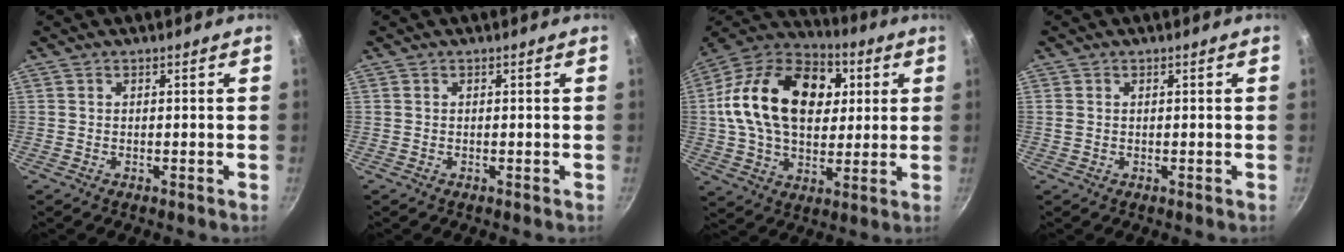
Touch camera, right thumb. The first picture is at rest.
{"total": 0.0}
{"total": 26.0, "force": [5.2, 17.5, 18.5], "torque": [-0.297, 0.016, 0.077]}
{"total": 1.2, "force": [0.2, 1.0, 0.7], "torque": [-0.013, 0.003, 0.006]}